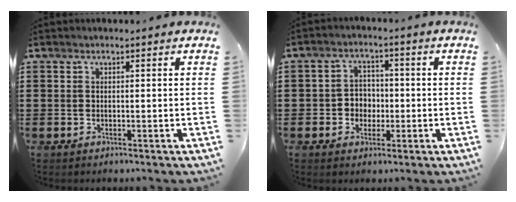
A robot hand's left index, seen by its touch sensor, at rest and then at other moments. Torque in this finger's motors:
{"motor_torque": [-0.15, 0.66, 0.13, 0.03]}